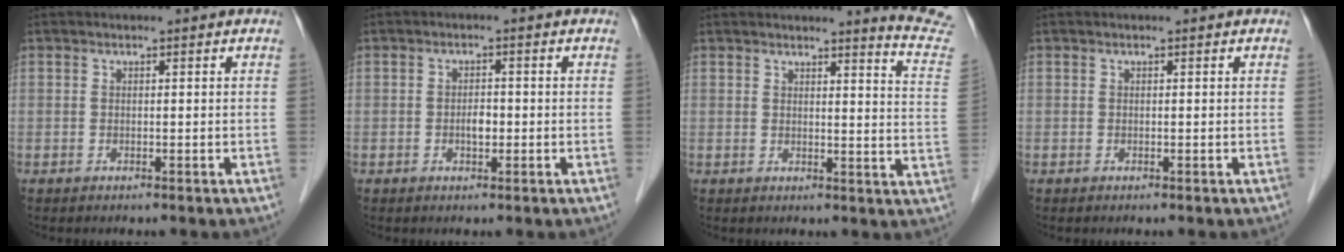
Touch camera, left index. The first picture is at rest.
{"total": 1.9, "force": [-0.5, 0.9, 1.6], "torque": [-0.026, 0.003, -0.008]}
{"total": 9.1, "force": [8.9, -1.3, 1.3], "torque": [-0.012, -0.092, 0.079]}
{"total": 0.0}